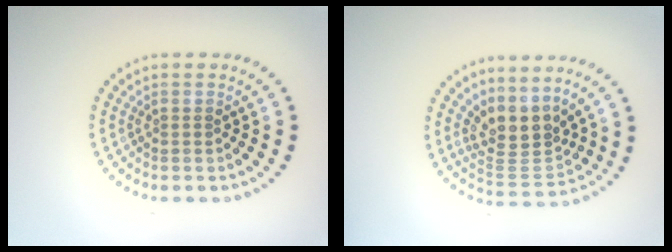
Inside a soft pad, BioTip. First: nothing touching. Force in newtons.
{"total": 3.9, "press": 3.0, "slide": 2.4}